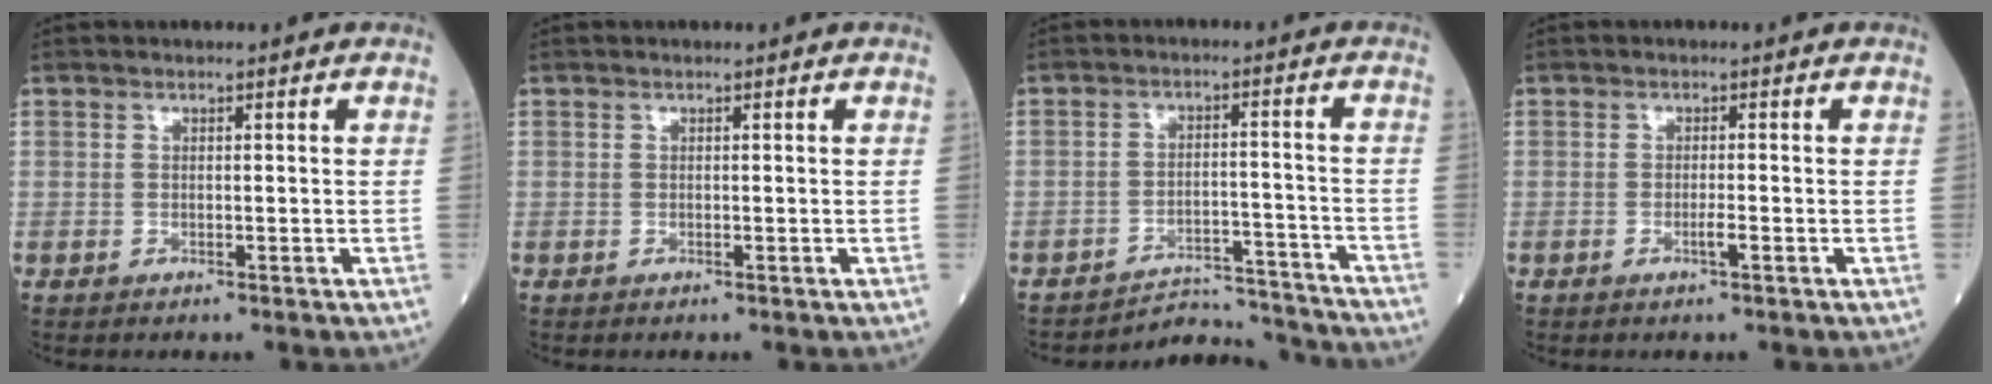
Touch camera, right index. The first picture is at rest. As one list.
[{"total": 0.0}, {"total": 9.6, "force": [-9.5, 0.5, -1.2], "torque": [0.018, 0.030, -0.130]}, {"total": 1.3, "force": [-0.5, -0.1, 1.2], "torque": [-0.025, -0.001, -0.008]}]